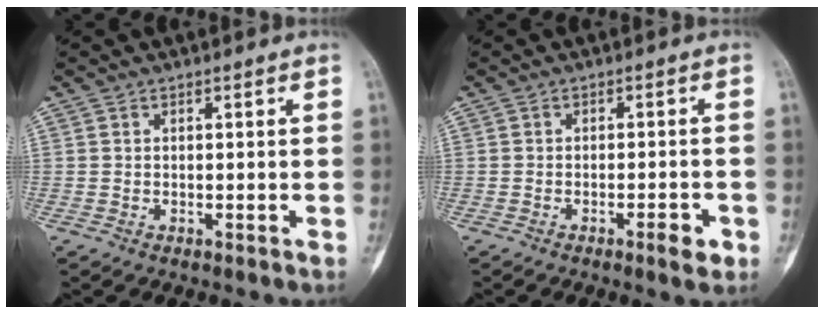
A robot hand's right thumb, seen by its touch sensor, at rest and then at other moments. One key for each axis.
{"total": 3.7, "fx": -1.9, "fy": 0.9, "fz": 3.0, "tx": -0.040, "ty": 0.010, "tz": -0.028}